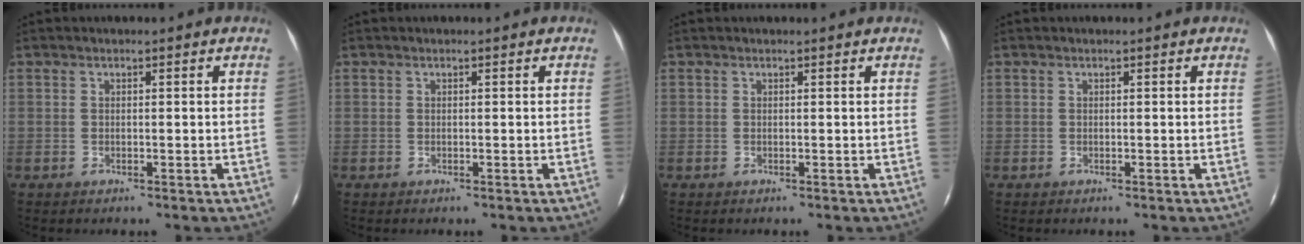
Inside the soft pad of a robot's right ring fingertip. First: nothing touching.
{"total": 0.0}
{"total": 0.7, "force": [0.7, 0.0, 0.1], "torque": [-0.010, 0.001, 0.006]}
{"total": 0.0}